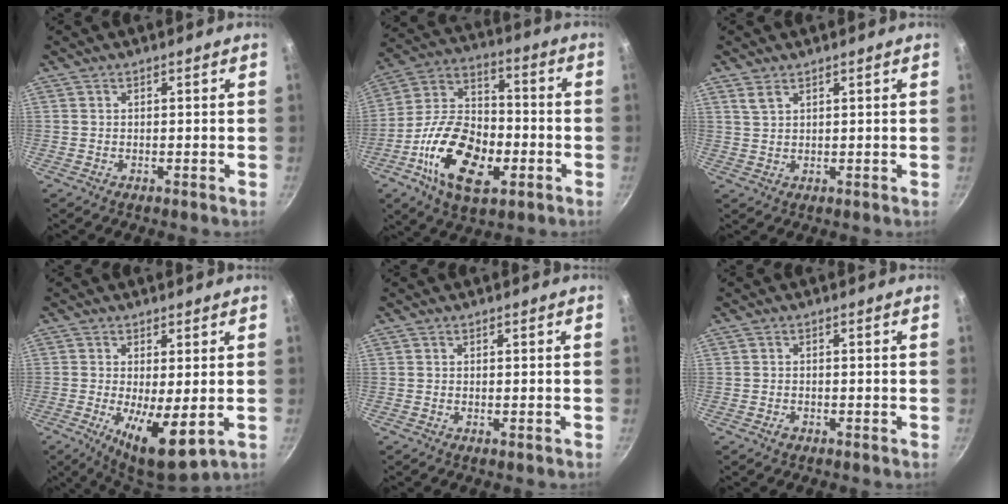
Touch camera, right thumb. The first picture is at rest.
{"total": 20.6, "force": [-6.8, 11.5, 15.6], "torque": [-0.266, 0.033, -0.131]}
{"total": 2.3, "force": [1.5, 1.1, 1.4], "torque": [-0.025, -0.006, 0.032]}
{"total": 10.3, "force": [-1.6, 3.1, 9.7], "torque": [-0.158, -0.016, -0.014]}
{"total": 0.0}
{"total": 1.2, "force": [-0.8, 0.8, 0.6], "torque": [-0.013, 0.006, -0.014]}